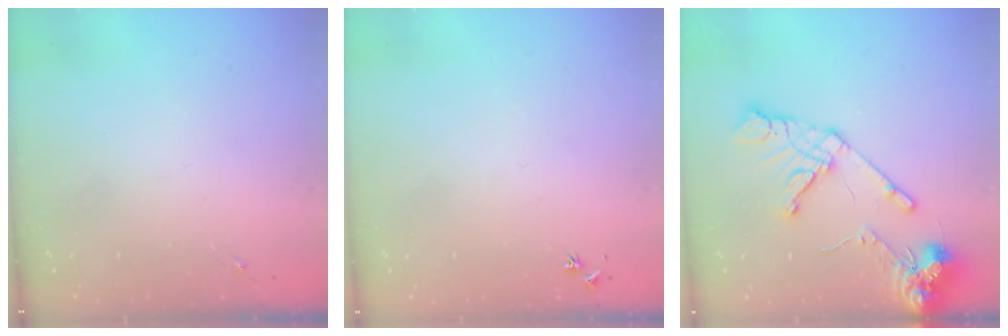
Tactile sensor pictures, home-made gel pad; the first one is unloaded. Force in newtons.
{"total": 2.9, "press": 2.8, "slide": 0.3}
{"total": 15.5, "press": 15.3, "slide": 2.3}